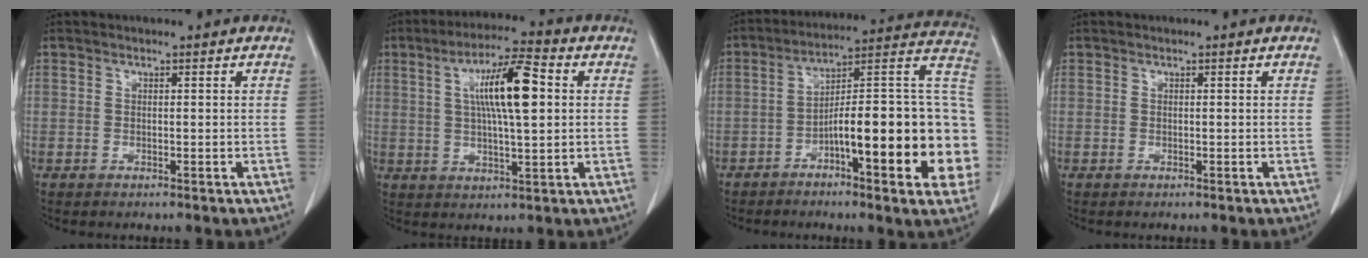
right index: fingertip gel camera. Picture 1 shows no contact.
{"total": 11.2, "force": [2.4, 2.0, 10.7], "torque": [-0.188, 0.016, 0.038]}
{"total": 23.5, "force": [-5.7, 4.2, 22.4], "torque": [-0.236, 0.035, -0.076]}
{"total": 0.0}